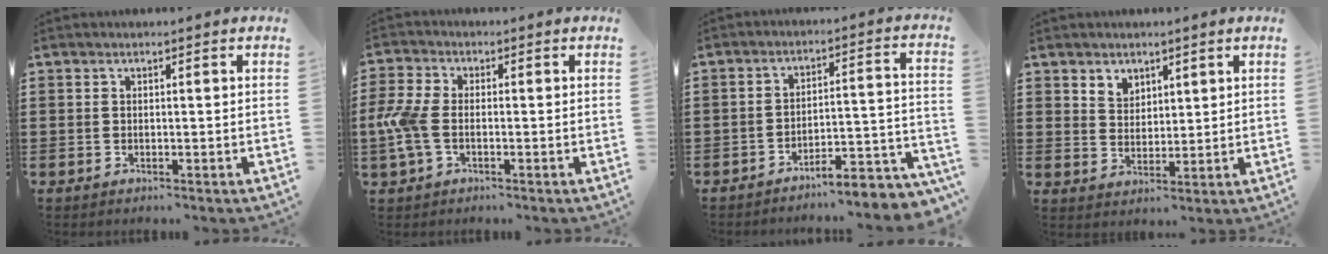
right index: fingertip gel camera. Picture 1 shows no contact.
{"total": 5.6, "force": [-1.1, 3.1, 4.6], "torque": [-0.133, -0.009, -0.033]}
{"total": 5.0, "force": [-4.7, 0.2, 1.7], "torque": [-0.027, -0.012, -0.095]}
{"total": 3.4, "force": [2.6, 2.2, 0.2], "torque": [-0.015, 0.006, 0.050]}